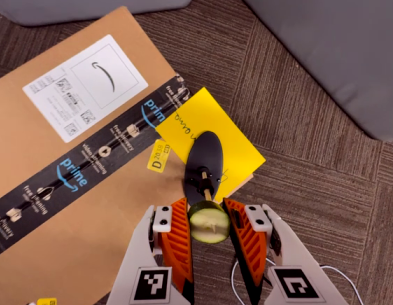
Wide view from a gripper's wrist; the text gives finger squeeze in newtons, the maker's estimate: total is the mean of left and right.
{"total": 8.3, "left": 8.4, "right": 8.2}